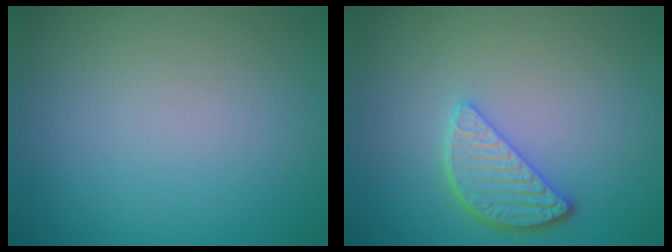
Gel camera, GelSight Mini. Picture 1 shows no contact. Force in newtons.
{"total": 3.4, "press": 2.9, "slide": 1.8}